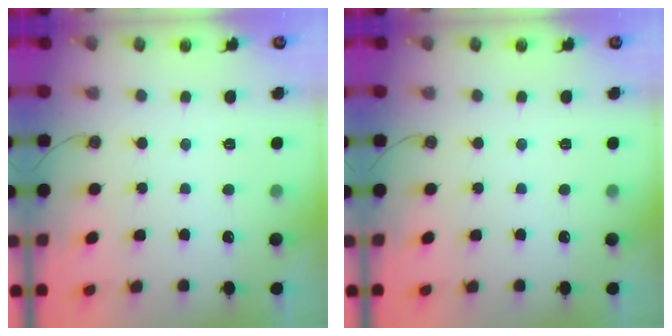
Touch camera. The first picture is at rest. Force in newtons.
{"total": 0.0}